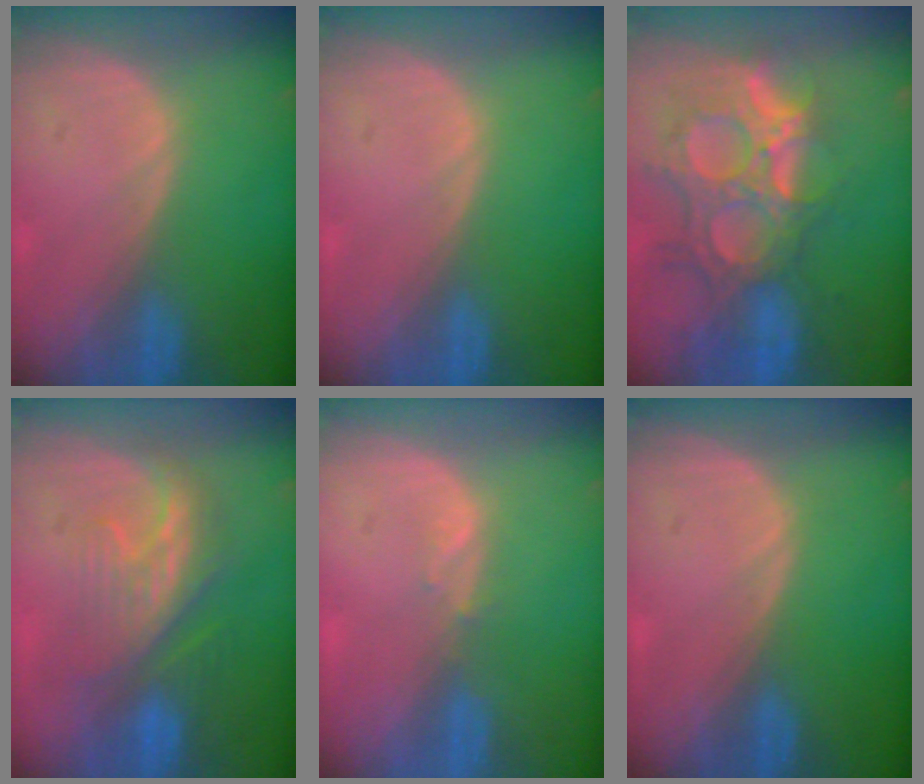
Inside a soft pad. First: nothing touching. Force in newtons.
{"total": 0.0}
{"total": 13.4, "press": 11.4, "slide": 7.0}
{"total": 8.2, "press": 8.0, "slide": 1.6}
{"total": 1.1, "press": 1.0, "slide": 0.4}
{"total": 0.0}